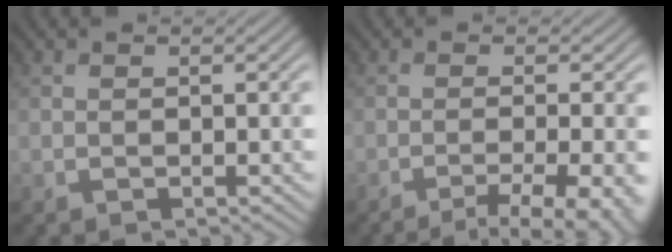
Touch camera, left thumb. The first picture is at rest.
{"total": 7.1, "force": [-4.1, 1.3, 5.6], "torque": [-0.074, -0.002, -0.056]}